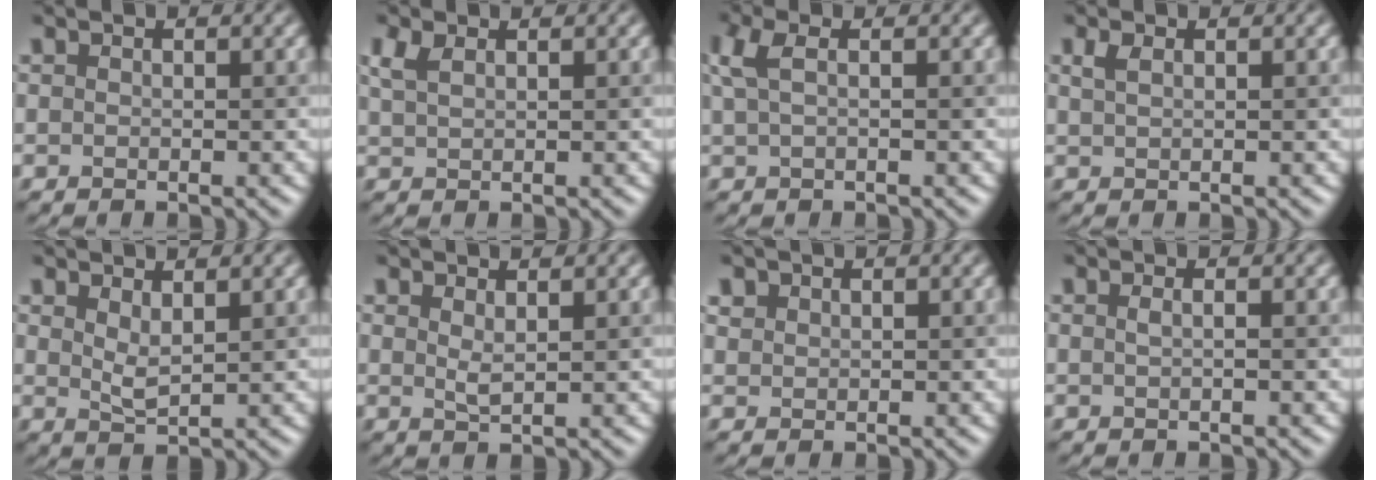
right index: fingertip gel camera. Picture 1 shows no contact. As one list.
[{"total": 1.9, "force": [1.2, 0.7, 1.3], "torque": [-0.033, 0.005, 0.028]}, {"total": 2.4, "force": [0.8, 0.7, 2.2], "torque": [-0.046, 0.008, 0.013]}, {"total": 1.1, "force": [0.7, 0.4, 0.8], "torque": [-0.020, 0.004, 0.015]}, {"total": 1.8, "force": [1.1, 0.5, 1.4], "torque": [-0.030, -0.007, 0.024]}, {"total": 1.2, "force": [0.7, 0.3, 1.0], "torque": [-0.022, -0.005, 0.014]}, {"total": 0.9, "force": [0.6, 0.7, 0.1], "torque": [-0.002, 0.001, 0.011]}, {"total": 0.8, "force": [0.0, 0.2, 0.8], "torque": [-0.014, 0.003, -0.002]}]